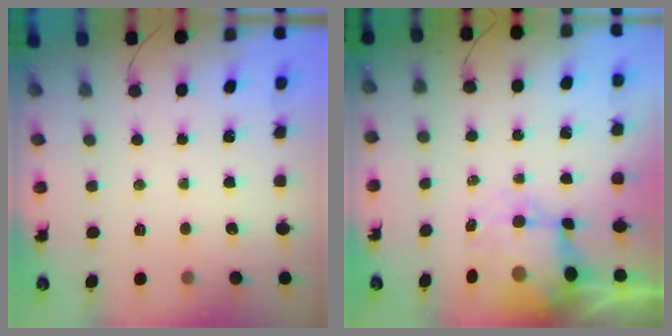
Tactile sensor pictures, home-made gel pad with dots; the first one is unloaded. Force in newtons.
{"total": 8.4, "press": 8.0, "slide": 2.5}